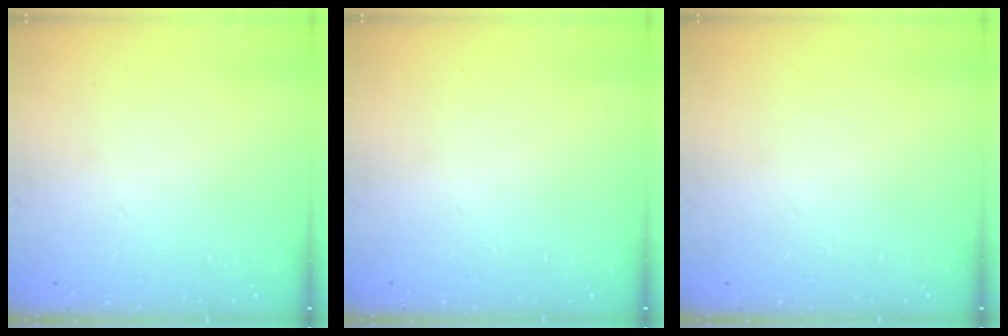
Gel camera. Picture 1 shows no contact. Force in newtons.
{"total": 0.0}
{"total": 0.0}